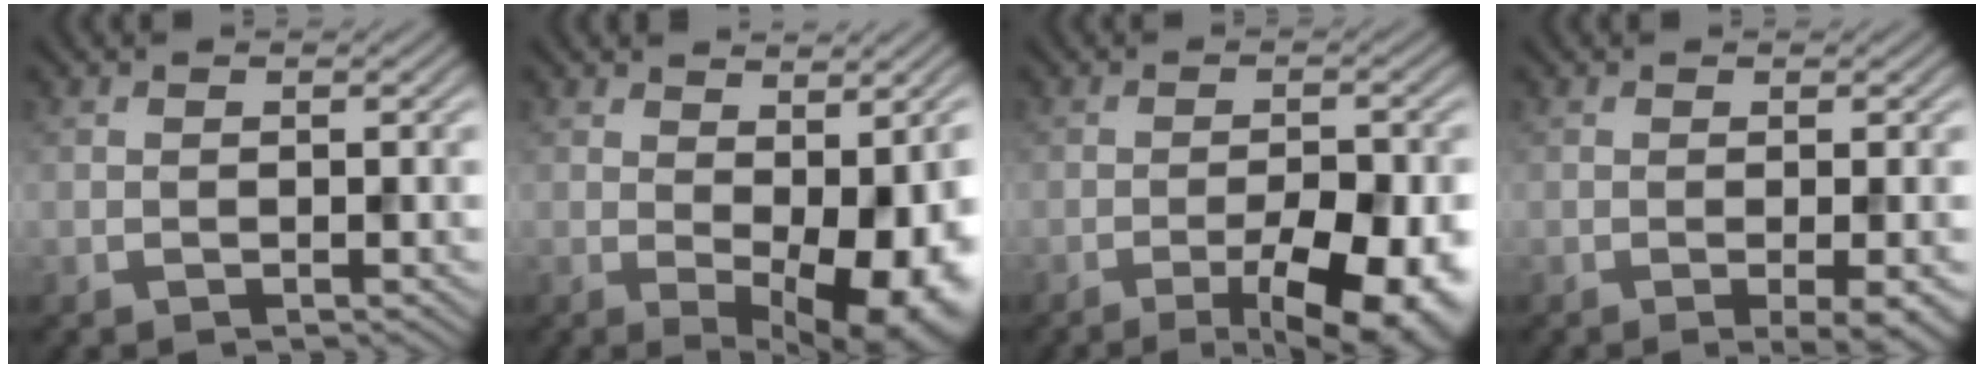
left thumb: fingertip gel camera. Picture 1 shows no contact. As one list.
[{"total": 11.9, "force": [-1.6, 4.9, 10.7], "torque": [-0.139, -0.016, 0.002]}, {"total": 9.7, "force": [-4.9, 2.7, 7.9], "torque": [-0.127, -0.004, -0.067]}, {"total": 3.0, "force": [-0.9, 0.5, 2.8], "torque": [-0.046, -0.001, -0.017]}]